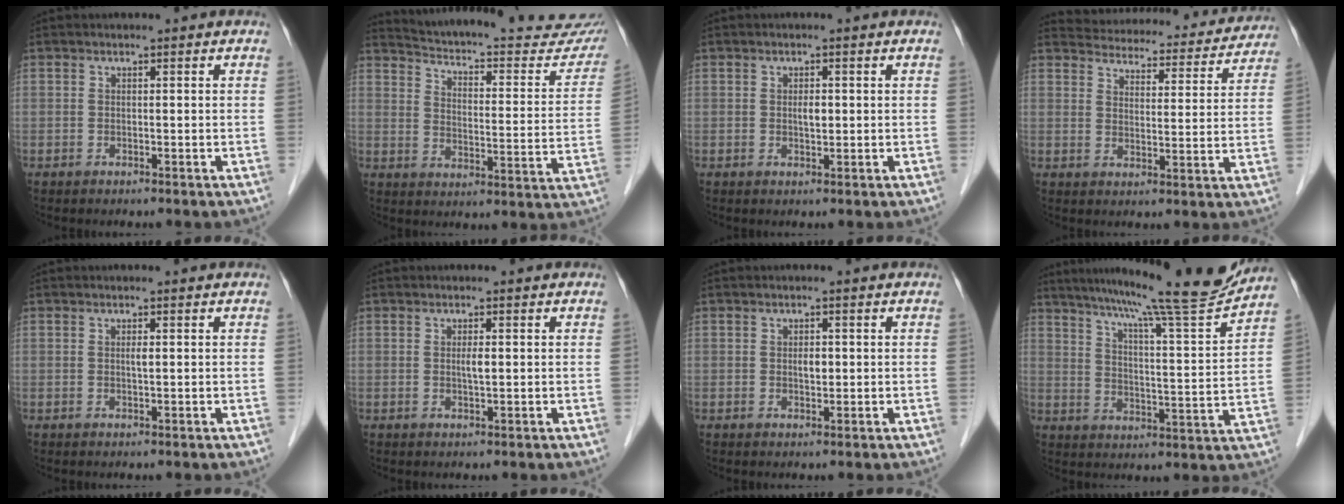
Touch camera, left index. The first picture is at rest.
{"total": 25.8, "force": [24.2, 4.6, 7.6], "torque": [-0.109, -0.081, 0.290]}
{"total": 1.5, "force": [0.2, 0.6, 1.4], "torque": [-0.023, -0.001, 0.004]}
{"total": 20.3, "force": [19.2, 5.0, 4.3], "torque": [-0.055, -0.012, 0.232]}
{"total": 0.8, "force": [0.1, 0.0, 0.8], "torque": [-0.016, -0.001, 0.002]}
{"total": 1.4, "force": [0.1, 0.1, 1.4], "torque": [-0.027, -0.001, 0.003]}
{"total": 1.5, "force": [0.1, 0.7, 1.3], "torque": [-0.021, 0.000, 0.003]}
{"total": 17.1, "force": [15.2, -1.5, 7.7], "torque": [-0.122, -0.030, 0.212]}